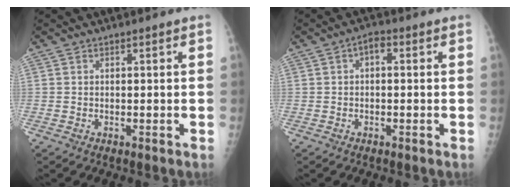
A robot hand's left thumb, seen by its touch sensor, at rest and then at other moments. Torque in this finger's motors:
{"motor_torque": [-0.05, -0.01, 0.31, 0.08, 0.12]}